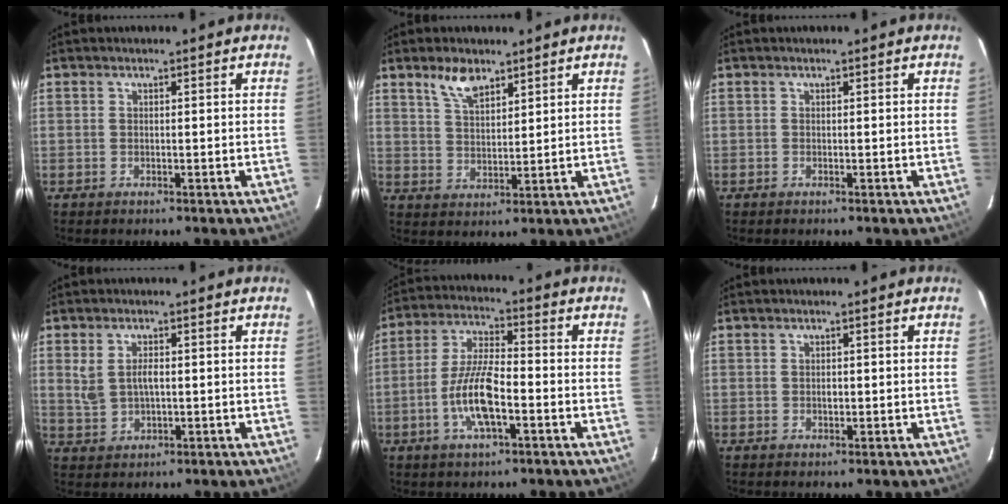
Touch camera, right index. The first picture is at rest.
{"total": 5.9, "force": [4.1, 2.6, 3.3], "torque": [-0.057, 0.003, 0.080]}
{"total": 0.0}
{"total": 4.5, "force": [0.5, 2.5, 3.6], "torque": [-0.075, 0.001, 0.018]}
{"total": 10.4, "force": [-3.7, 2.9, 9.2], "torque": [-0.189, 0.001, -0.069]}
{"total": 0.9, "force": [0.0, 0.7, 0.6], "torque": [-0.009, 0.002, 0.003]}